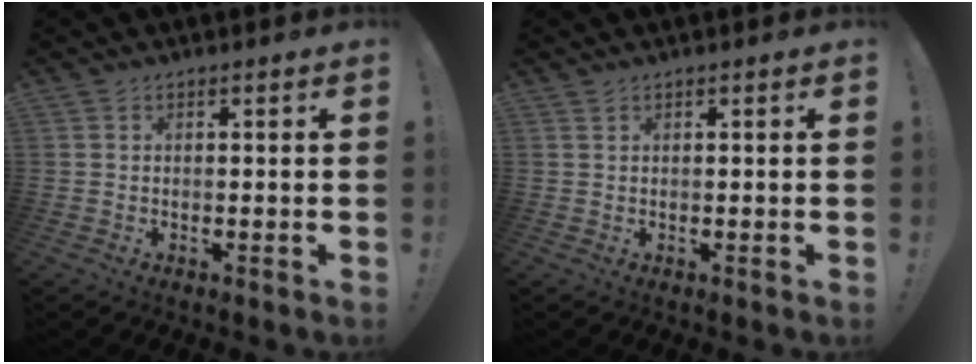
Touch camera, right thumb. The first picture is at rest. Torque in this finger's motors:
{"motor_torque": [-0.25, 0.08, -0.06, 0.23, 0.09]}